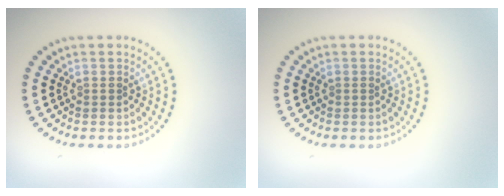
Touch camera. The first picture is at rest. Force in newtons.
{"total": 0.0}